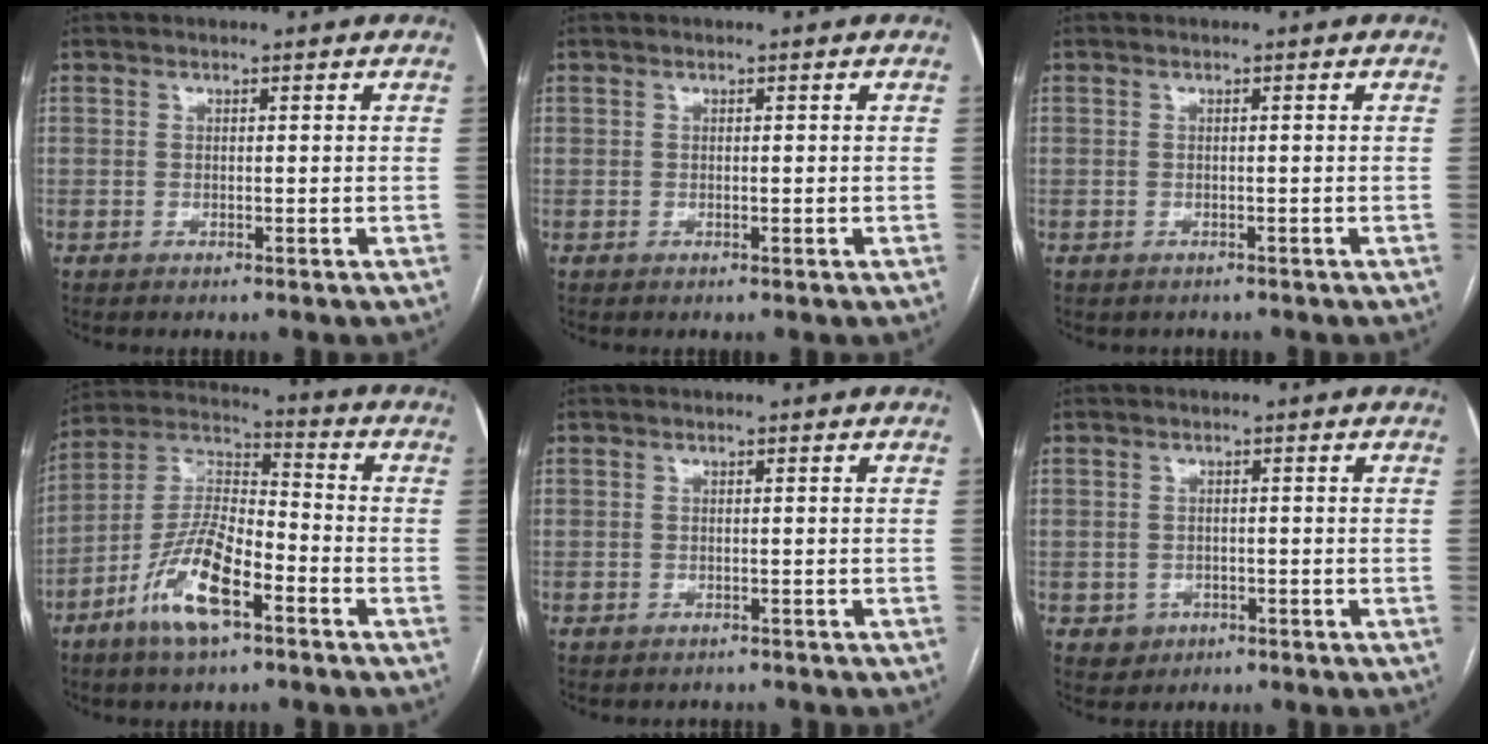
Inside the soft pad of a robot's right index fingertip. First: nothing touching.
{"total": 0.0}
{"total": 0.8, "force": [-0.6, 0.5, 0.1], "torque": [-0.006, 0.001, -0.007]}
{"total": 12.9, "force": [-6.5, 3.7, 10.5], "torque": [-0.217, 0.004, -0.122]}
{"total": 1.6, "force": [-1.4, 0.7, -0.1], "torque": [0.002, 0.000, -0.021]}
{"total": 2.7, "force": [-1.1, 2.4, 0.4], "torque": [0.000, 0.008, -0.010]}